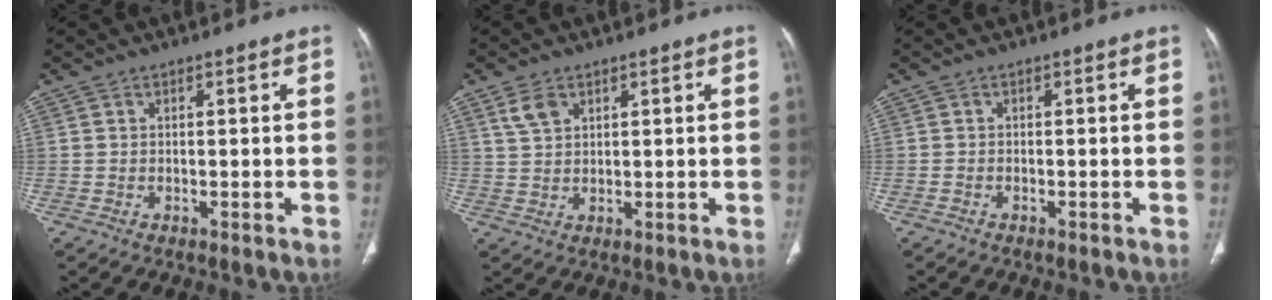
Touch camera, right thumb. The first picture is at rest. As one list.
[{"total": 3.7, "force": [2.2, 2.3, 2.0], "torque": [-0.037, -0.004, 0.051]}, {"total": 0.5, "force": [-0.5, 0.1, 0.1], "torque": [-0.006, 0.001, -0.011]}]